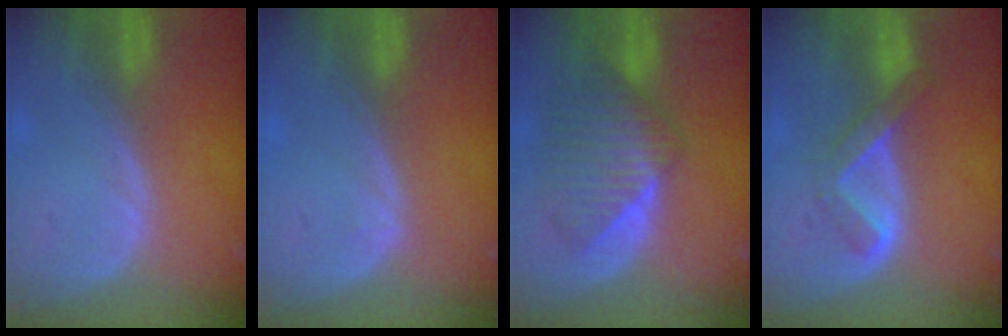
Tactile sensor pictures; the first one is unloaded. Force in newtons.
{"total": 0.5, "press": 0.2, "slide": 0.5}
{"total": 8.4, "press": 8.2, "slide": 2.1}
{"total": 5.3, "press": 4.6, "slide": 2.6}